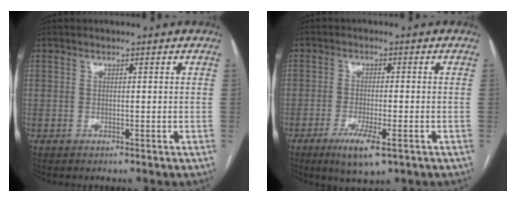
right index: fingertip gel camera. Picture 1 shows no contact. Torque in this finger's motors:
{"motor_torque": [-0.18, -0.10, -0.06, 0.00]}